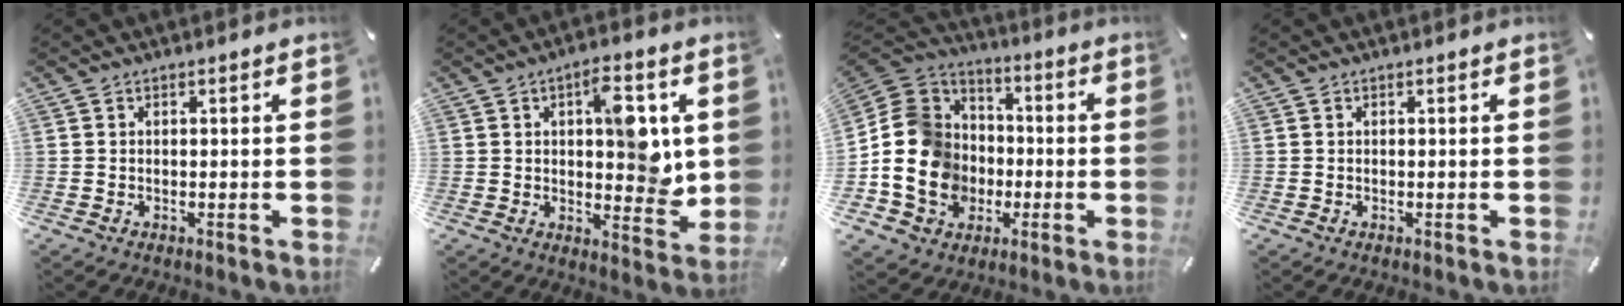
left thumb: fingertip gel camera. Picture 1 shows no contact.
{"total": 11.8, "force": [2.6, 5.6, 10.1], "torque": [-0.112, -0.017, 0.039]}
{"total": 18.1, "force": [-4.4, 15.9, 7.4], "torque": [-0.170, 0.028, -0.076]}
{"total": 0.0}